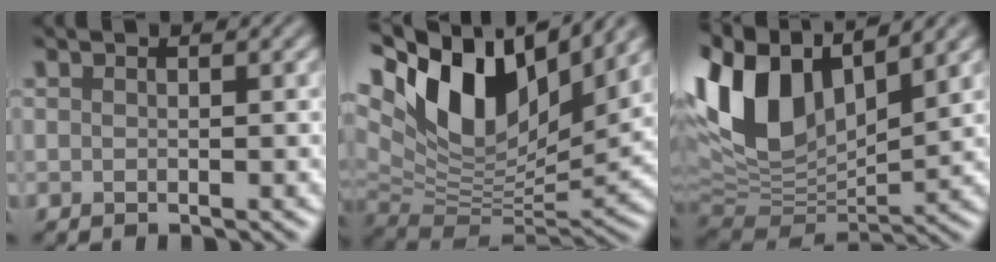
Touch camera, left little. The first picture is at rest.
{"total": 14.0, "force": [7.0, 6.9, 10.0], "torque": [-0.185, 0.027, 0.121]}
{"total": 12.2, "force": [5.3, 6.6, 8.9], "torque": [-0.197, 0.019, 0.094]}